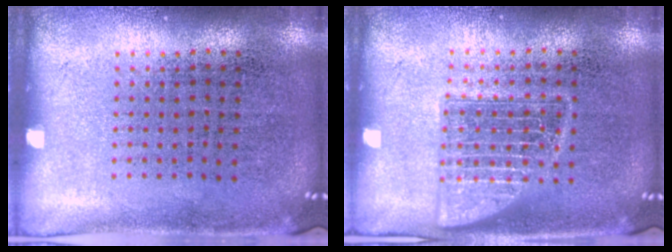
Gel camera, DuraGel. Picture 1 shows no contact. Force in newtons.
{"total": 2.5, "press": 2.5, "slide": 0.3}